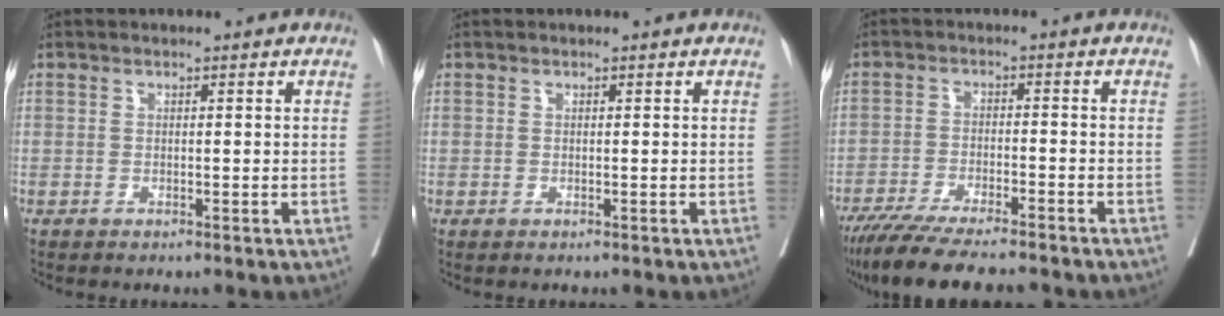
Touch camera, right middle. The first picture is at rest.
{"total": 0.0}
{"total": 13.2, "force": [-11.3, 1.4, 6.8], "torque": [-0.109, -0.032, -0.176]}